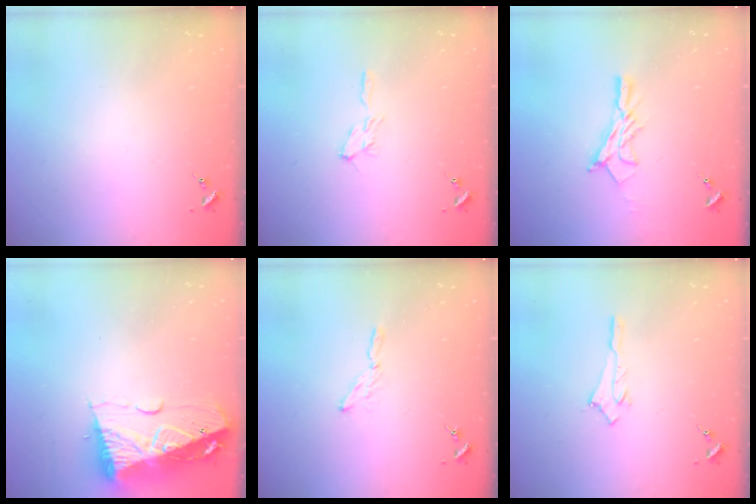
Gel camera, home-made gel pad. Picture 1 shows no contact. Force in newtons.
{"total": 6.7, "press": 6.6, "slide": 0.7}
{"total": 11.6, "press": 11.6, "slide": 0.9}
{"total": 14.1, "press": 14.0, "slide": 1.6}
{"total": 3.6, "press": 3.6, "slide": 0.3}
{"total": 2.7, "press": 2.7, "slide": 0.1}